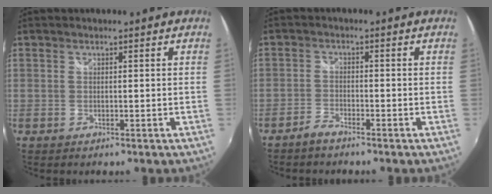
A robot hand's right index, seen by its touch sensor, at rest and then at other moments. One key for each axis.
{"total": 2.5, "fx": -2.3, "fy": 0.6, "fz": 0.9, "tx": -0.032, "ty": 0.001, "tz": -0.048}